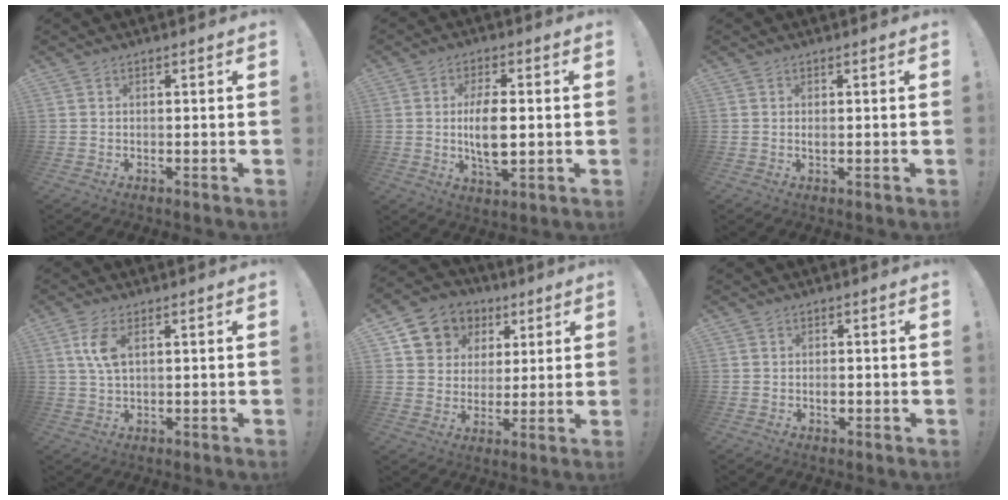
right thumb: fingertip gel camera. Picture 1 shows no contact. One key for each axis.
{"total": 9.9, "fx": -0.3, "fy": 5.8, "fz": 8.1, "tx": -0.141, "ty": -0.004, "tz": -0.008}
{"total": 0.7, "fx": 0.0, "fy": 0.2, "fz": 0.6, "tx": -0.008, "ty": 0.000, "tz": -0.002}
{"total": 6.3, "fx": 2.1, "fy": 2.6, "fz": 5.4, "tx": -0.109, "ty": -0.006, "tz": 0.032}
{"total": 10.5, "fx": 4.4, "fy": 9.1, "fz": 2.9, "tx": -0.042, "ty": -0.025, "tz": 0.091}
{"total": 3.3, "fx": 0.6, "fy": 3.2, "fz": 0.6, "tx": -0.005, "ty": -0.009, "tz": 0.012}